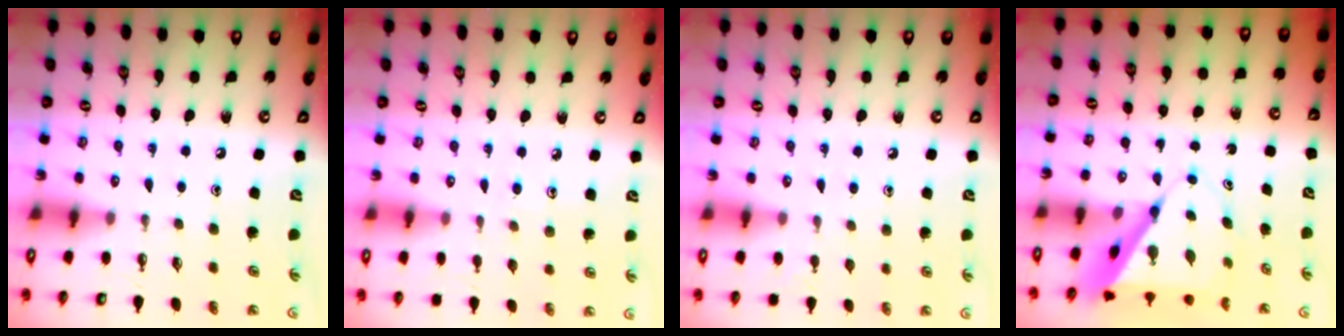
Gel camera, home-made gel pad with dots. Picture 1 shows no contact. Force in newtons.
{"total": 5.8, "press": 5.8, "slide": 0.5}
{"total": 5.0, "press": 4.9, "slide": 0.4}
{"total": 8.1, "press": 8.1, "slide": 0.8}